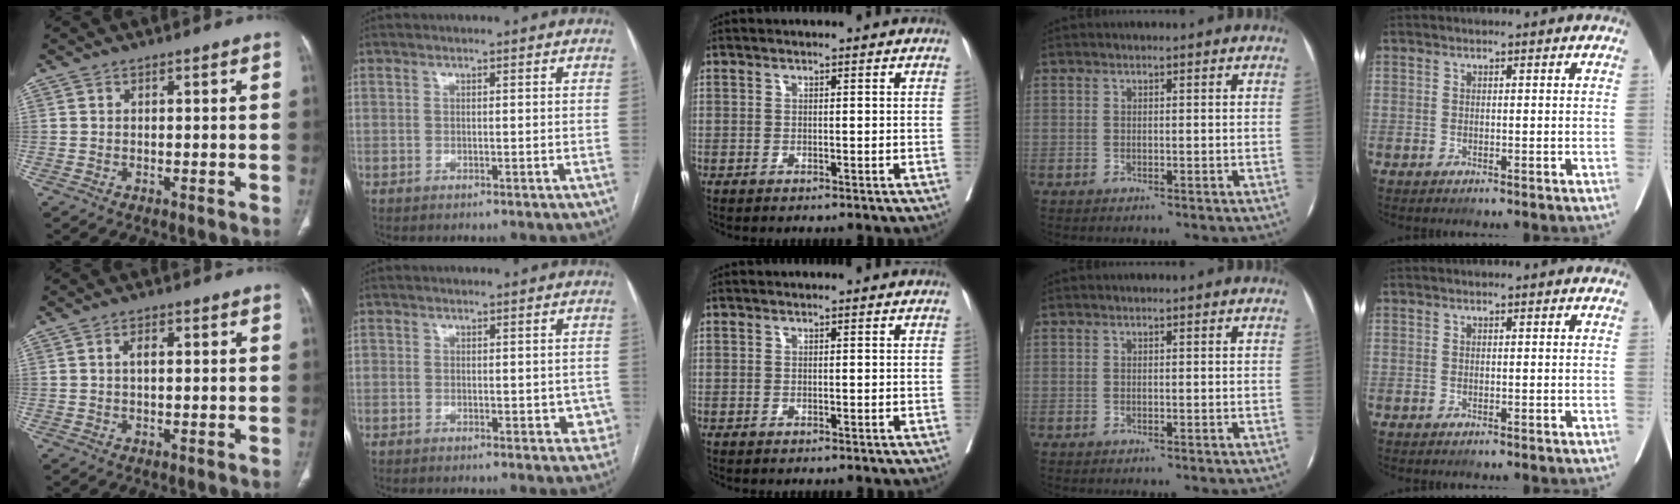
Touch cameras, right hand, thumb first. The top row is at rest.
{"thumb": {"total": 2.6, "force": [0.6, 1.2, 2.2], "torque": [-0.041, 0.006, 0.010]}, "index": {"total": 4.4, "force": [-0.7, 3.1, 3.1], "torque": [-0.013, 0.012, -0.004]}}